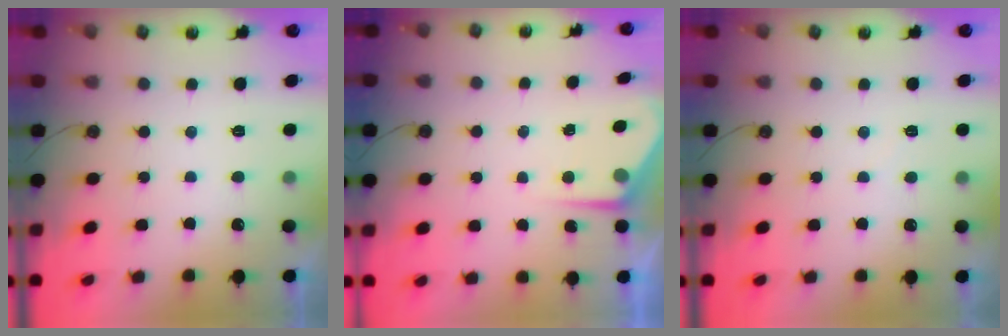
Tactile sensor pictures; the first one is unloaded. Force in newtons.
{"total": 4.8, "press": 4.7, "slide": 0.4}
{"total": 4.0, "press": 3.9, "slide": 0.6}